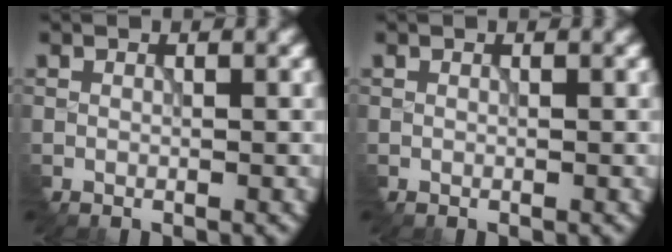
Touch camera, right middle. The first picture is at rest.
{"total": 0.0}